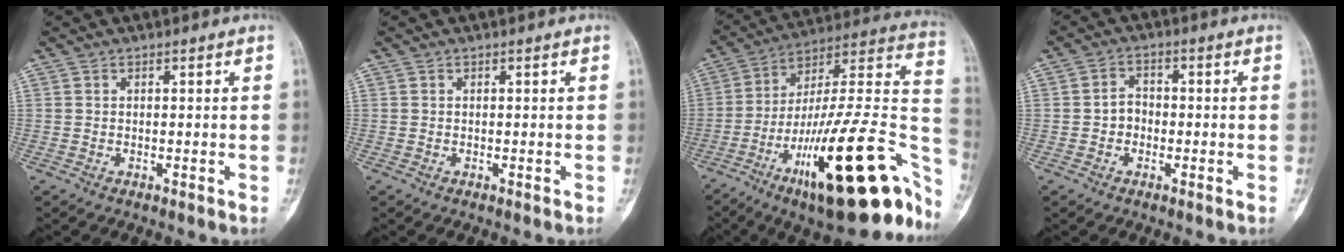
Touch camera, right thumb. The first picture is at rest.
{"total": 0.0}
{"total": 37.2, "force": [-16.4, 11.3, 31.4], "torque": [-0.409, 0.071, -0.257]}
{"total": 3.5, "force": [-0.8, 2.9, 1.7], "torque": [-0.012, 0.016, -0.021]}